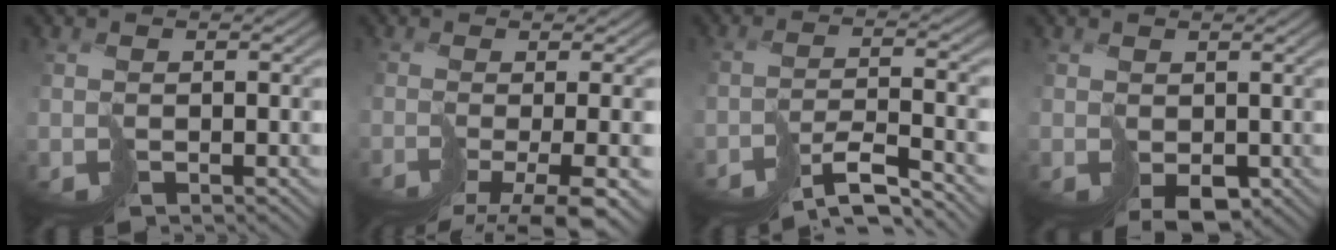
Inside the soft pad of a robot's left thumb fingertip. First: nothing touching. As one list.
[{"total": 9.2, "force": [-5.4, 1.8, 7.3], "torque": [-0.100, -0.022, -0.054]}, {"total": 6.9, "force": [-5.9, 0.5, 3.6], "torque": [-0.049, 0.005, -0.098]}, {"total": 3.0, "force": [-0.3, 2.2, 1.9], "torque": [-0.040, -0.008, 0.003]}]